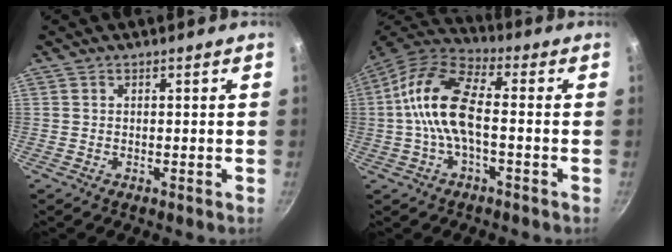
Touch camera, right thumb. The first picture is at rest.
{"total": 13.3, "force": [-1.0, 6.1, 11.8], "torque": [-0.225, 0.038, -0.037]}